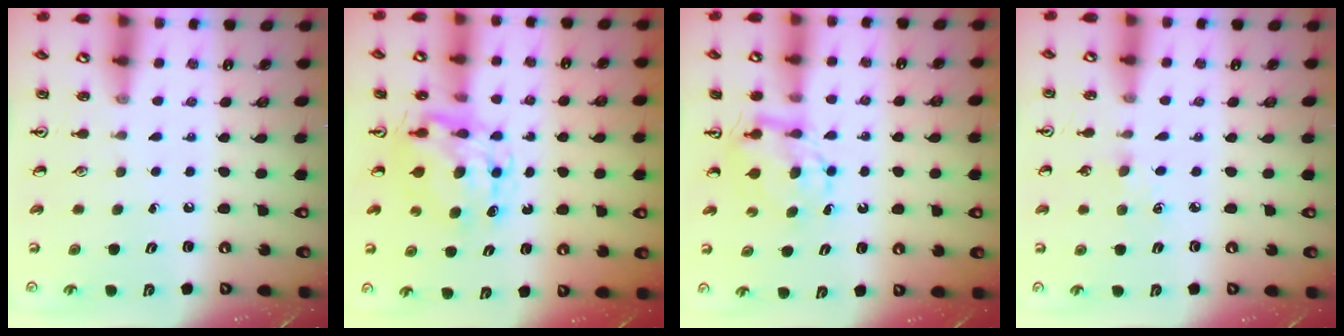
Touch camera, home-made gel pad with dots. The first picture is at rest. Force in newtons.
{"total": 9.3, "press": 9.3, "slide": 0.7}
{"total": 6.6, "press": 6.6, "slide": 0.3}
{"total": 3.5, "press": 3.5, "slide": 0.5}